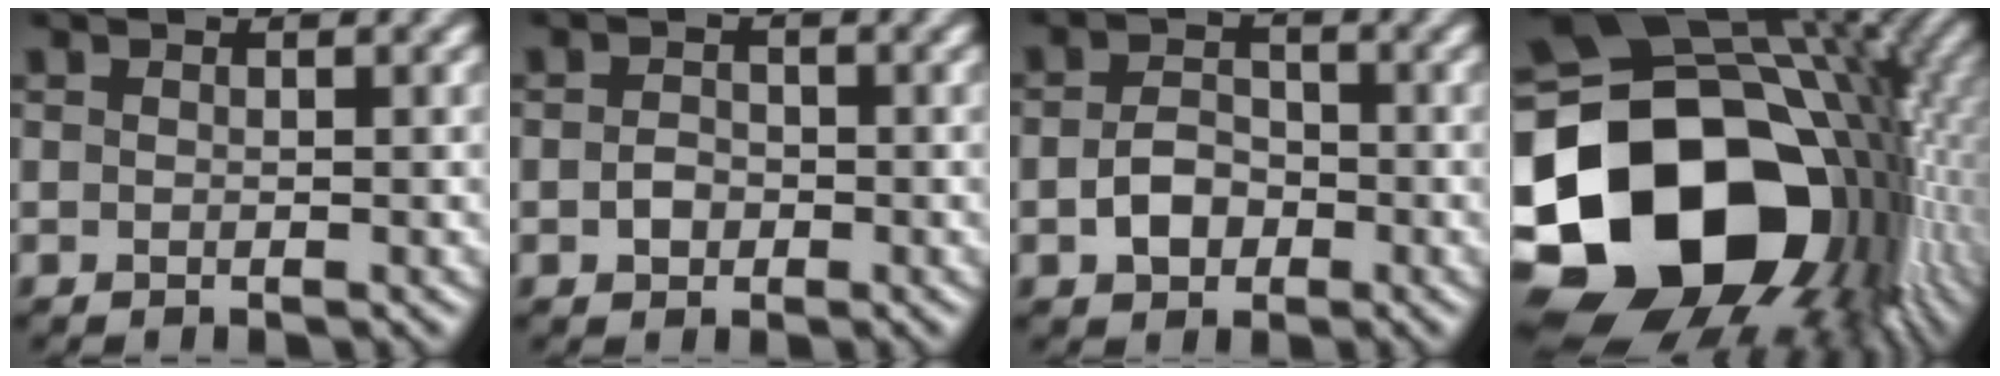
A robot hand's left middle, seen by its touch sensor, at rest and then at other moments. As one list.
[{"total": 1.5, "force": [-0.4, 1.3, 0.8], "torque": [-0.016, -0.001, -0.010]}, {"total": 3.0, "force": [-0.9, 2.3, 1.8], "torque": [-0.034, -0.001, -0.021]}, {"total": 22.8, "force": [-4.9, 17.3, 14.0], "torque": [-0.293, -0.026, -0.077]}]